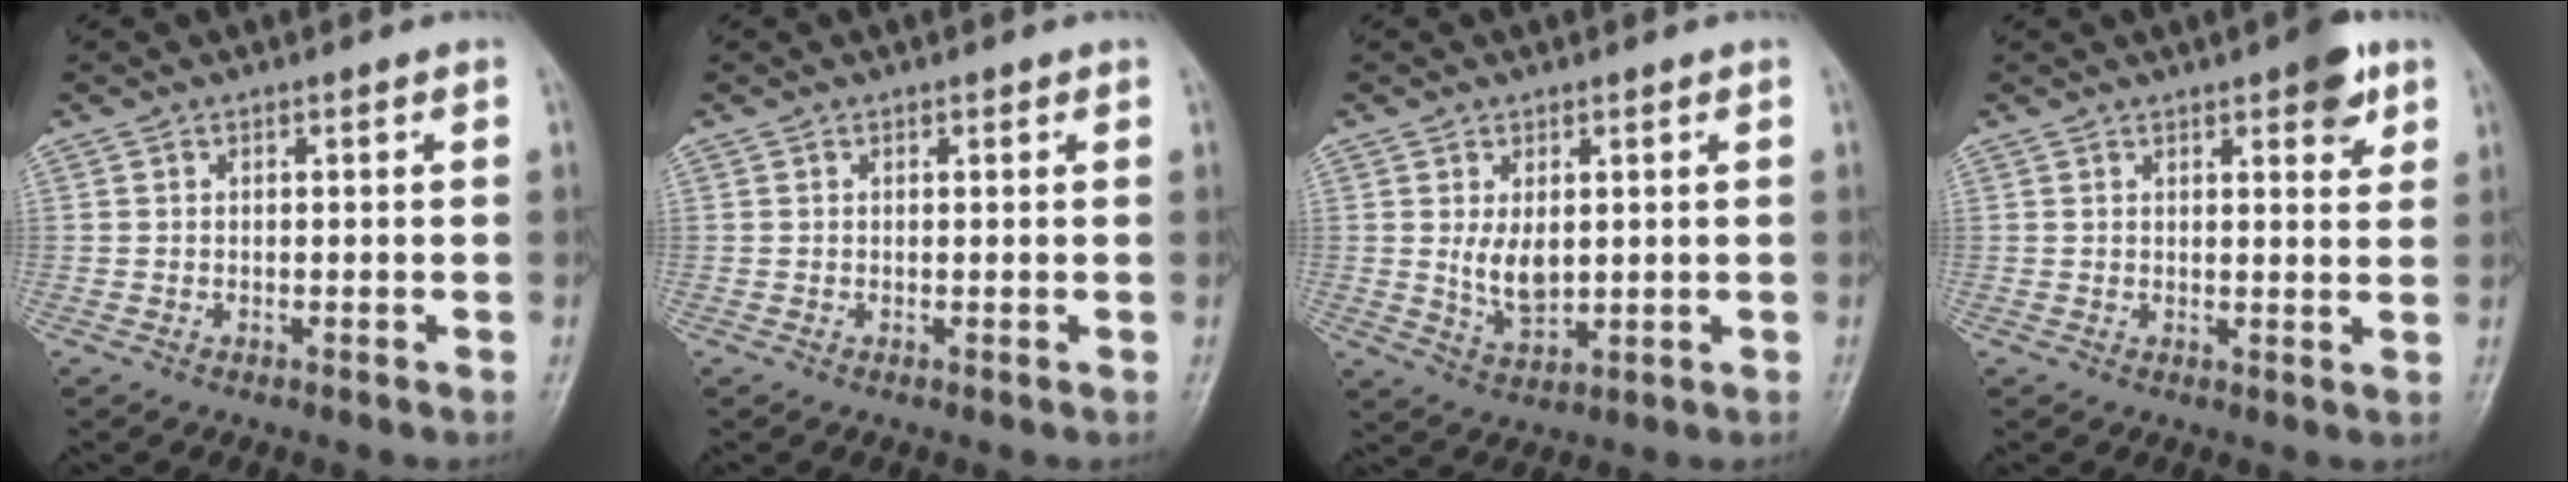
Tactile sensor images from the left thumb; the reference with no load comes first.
{"total": 0.7, "force": [0.4, 0.4, 0.4], "torque": [0.000, -0.001, 0.003]}
{"total": 5.7, "force": [0.9, 3.3, 4.5], "torque": [-0.069, -0.015, 0.025]}
{"total": 5.8, "force": [3.2, 2.1, 4.3], "torque": [-0.040, -0.012, 0.035]}